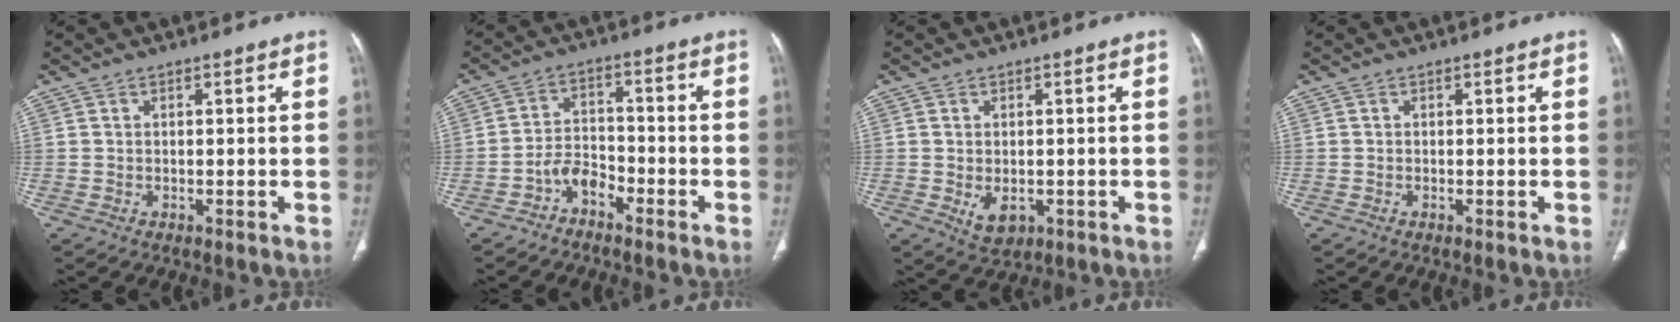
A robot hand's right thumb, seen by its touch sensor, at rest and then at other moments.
{"total": 4.8, "force": [-3.3, 2.5, 2.4], "torque": [-0.035, 0.033, -0.068]}
{"total": 4.1, "force": [-0.9, 2.8, 2.9], "torque": [-0.040, -0.004, 0.000]}
{"total": 0.0}